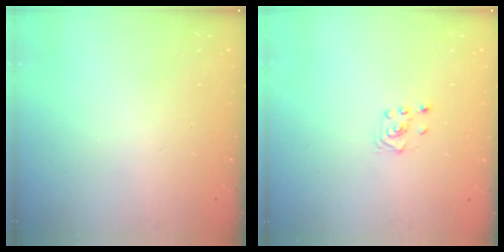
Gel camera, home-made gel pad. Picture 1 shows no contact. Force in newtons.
{"total": 1.9, "press": 1.8, "slide": 0.6}